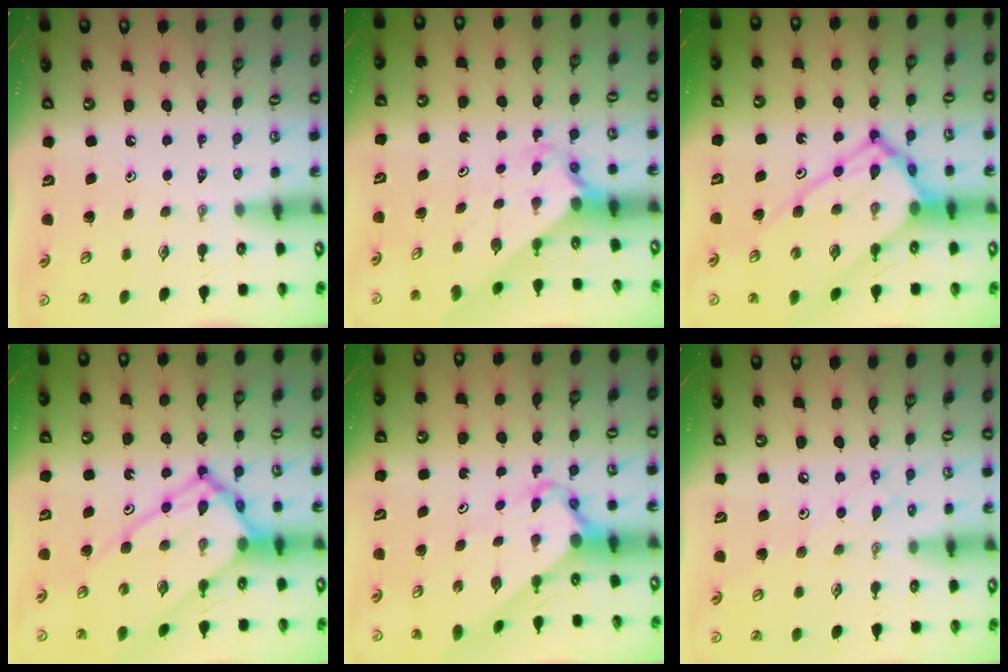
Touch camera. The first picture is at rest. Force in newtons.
{"total": 2.1, "press": 2.1, "slide": 0.2}
{"total": 18.3, "press": 18.2, "slide": 1.7}
{"total": 18.3, "press": 18.2, "slide": 1.7}
{"total": 4.6, "press": 4.6, "slide": 0.3}
{"total": 7.8, "press": 7.7, "slide": 0.6}